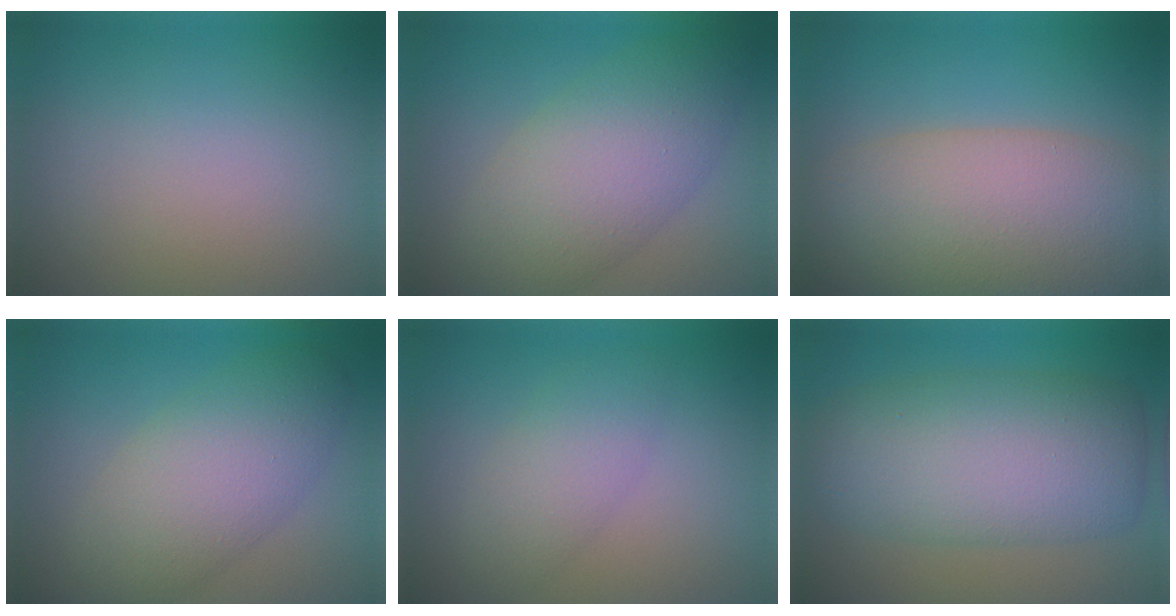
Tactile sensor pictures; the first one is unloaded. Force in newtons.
{"total": 7.8, "press": 7.8, "slide": 0.4}
{"total": 10.2, "press": 10.1, "slide": 0.9}
{"total": 6.8, "press": 6.8, "slide": 0.5}
{"total": 3.4, "press": 3.4, "slide": 0.0}
{"total": 9.4, "press": 9.4, "slide": 0.5}